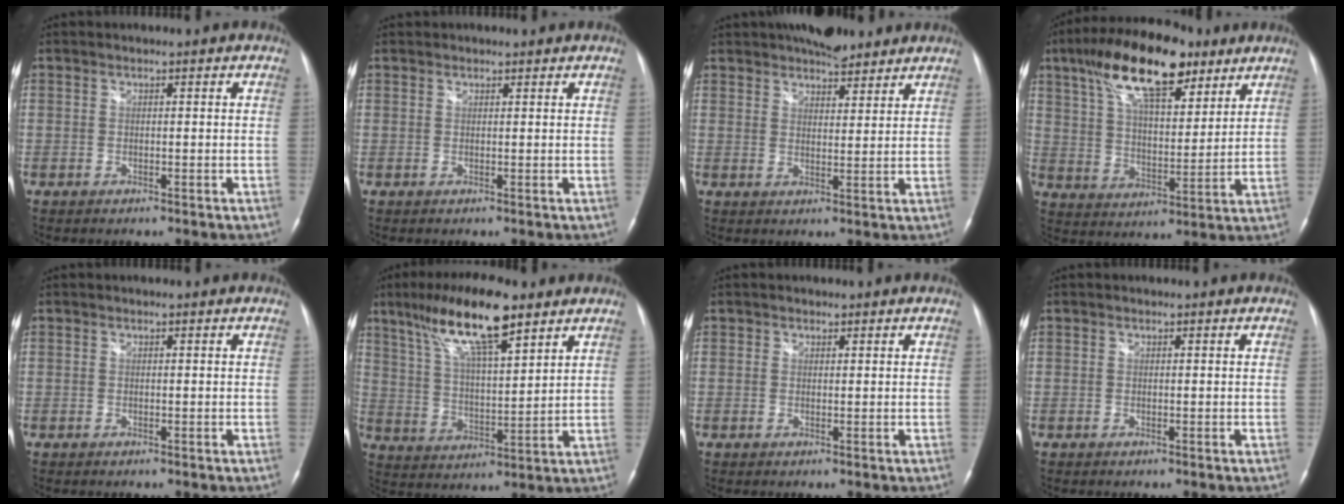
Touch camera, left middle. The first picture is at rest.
{"total": 1.6, "force": [1.5, 0.4, 0.3], "torque": [-0.010, 0.019, 0.024]}
{"total": 8.4, "force": [7.0, 2.8, 3.6], "torque": [-0.053, 0.015, 0.108]}
{"total": 17.9, "force": [10.9, 6.3, 12.7], "torque": [-0.233, 0.031, 0.193]}
{"total": 0.0}
{"total": 14.5, "force": [9.3, 2.6, 10.8], "torque": [-0.201, 0.016, 0.168]}
{"total": 0.8, "force": [0.5, 0.6, 0.0], "torque": [0.006, -0.002, 0.003]}
{"total": 0.0}